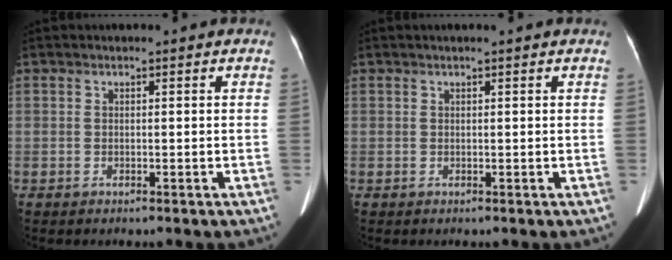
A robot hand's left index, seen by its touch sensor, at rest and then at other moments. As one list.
[{"total": 1.5, "force": [1.2, 0.0, 0.9], "torque": [-0.011, 0.021, 0.019]}]